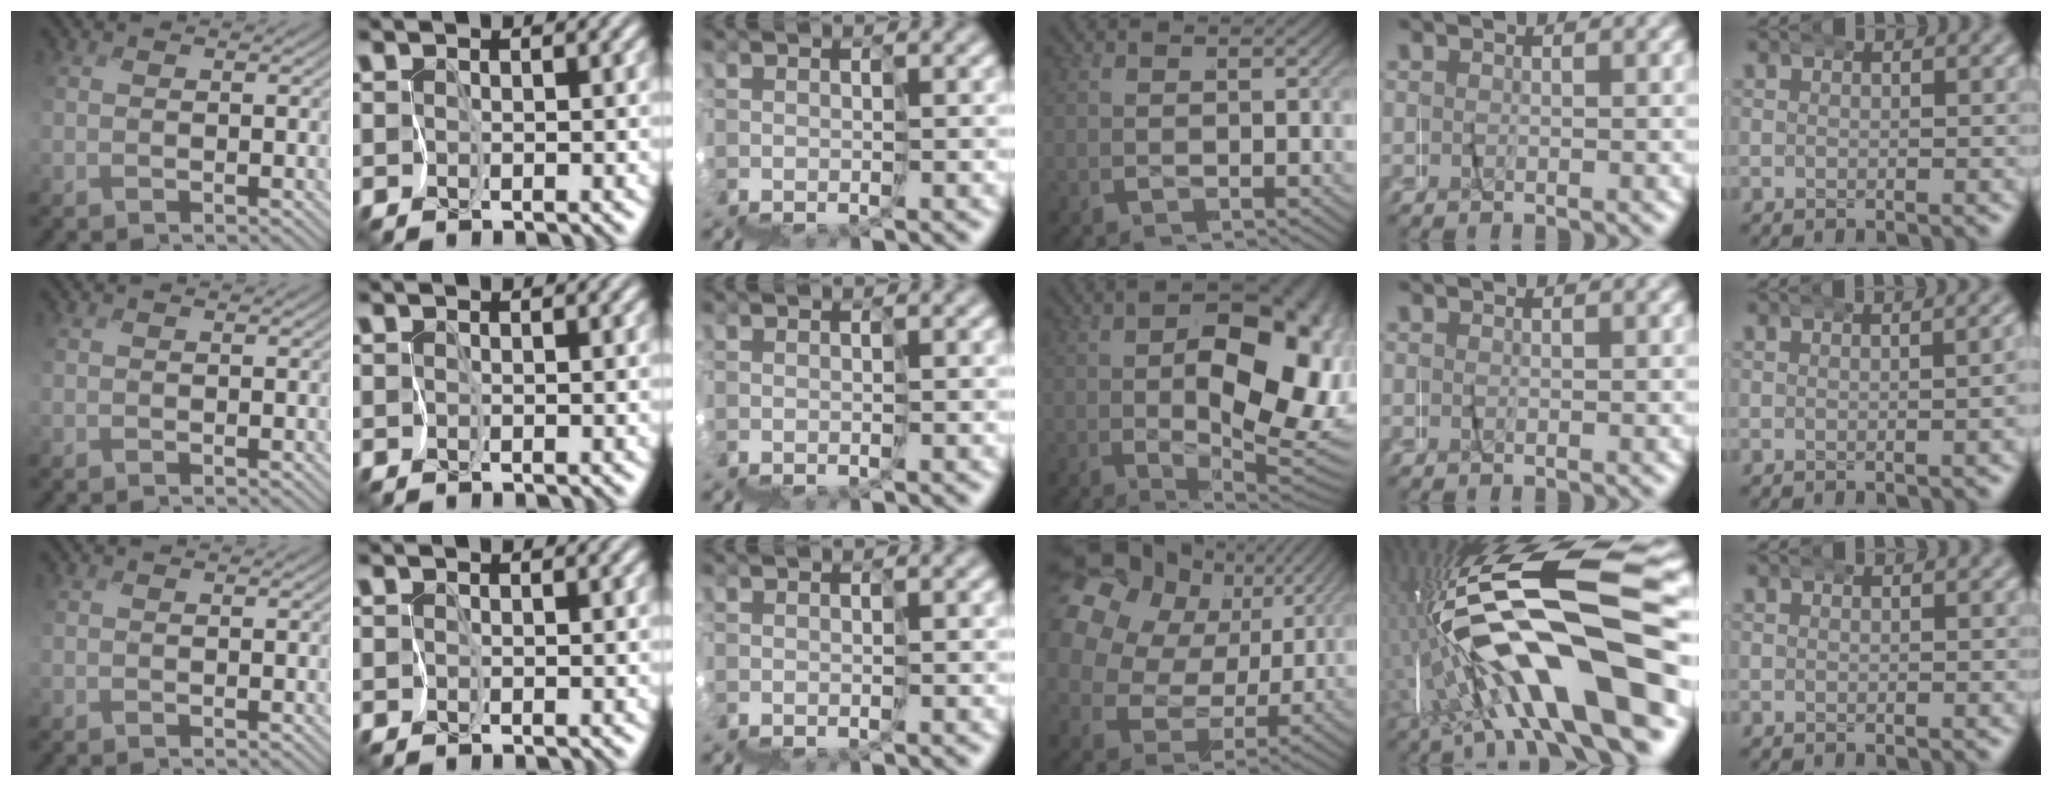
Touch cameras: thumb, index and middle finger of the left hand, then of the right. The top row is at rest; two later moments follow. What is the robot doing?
{"motion": "wrap", "object": "napkin"}